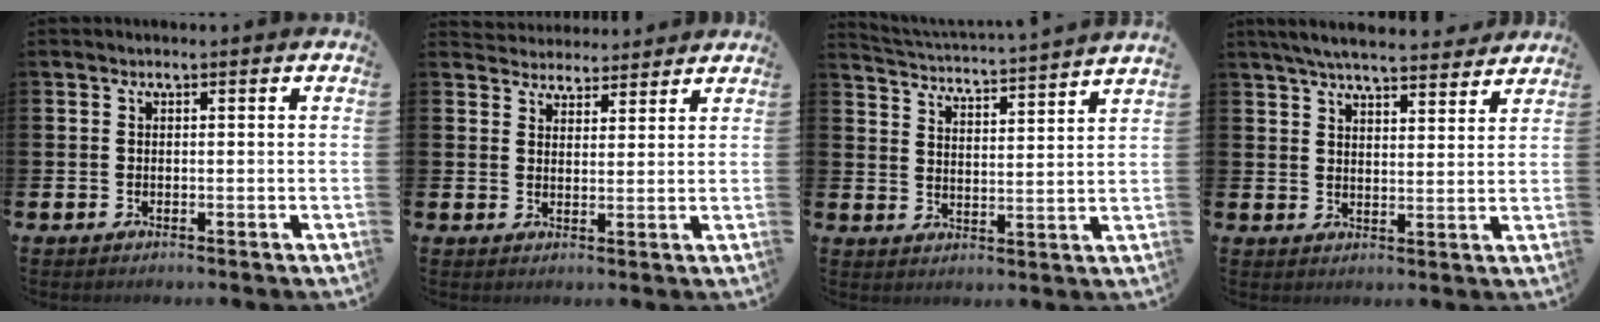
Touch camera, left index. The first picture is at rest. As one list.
[{"total": 3.7, "force": [3.6, 0.9, -0.4], "torque": [-0.001, -0.021, 0.065]}, {"total": 3.9, "force": [3.9, -0.6, 0.3], "torque": [-0.026, -0.041, 0.062]}, {"total": 6.2, "force": [5.9, 0.7, 1.6], "torque": [-0.037, -0.031, 0.105]}]